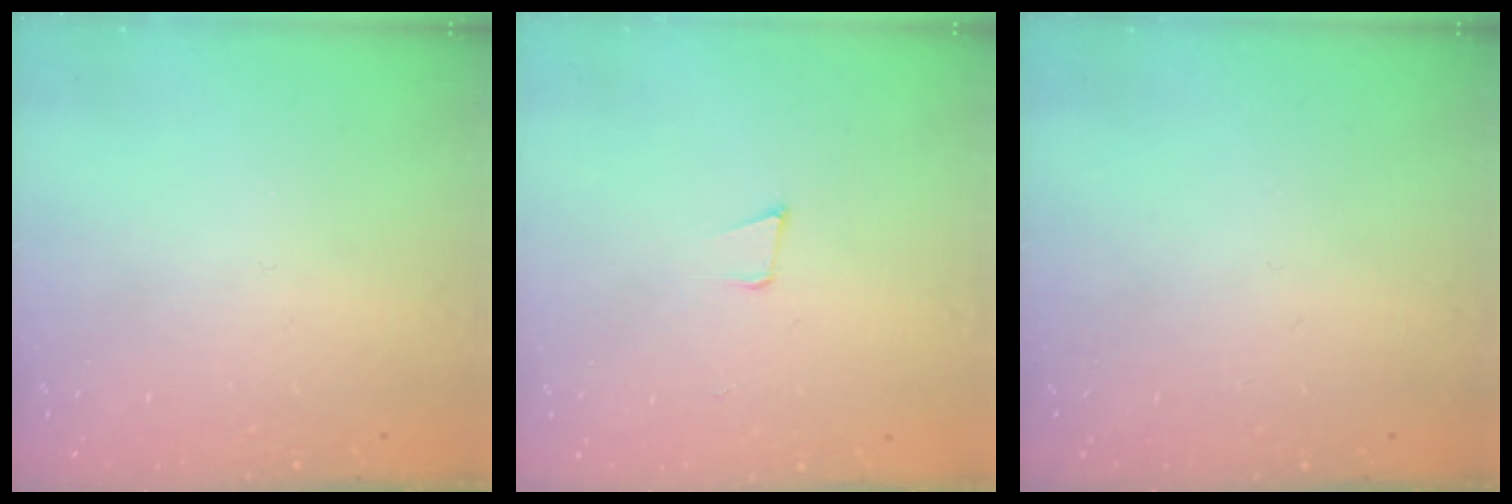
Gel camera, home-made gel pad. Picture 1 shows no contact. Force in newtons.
{"total": 3.6, "press": 2.4, "slide": 2.6}
{"total": 0.0}